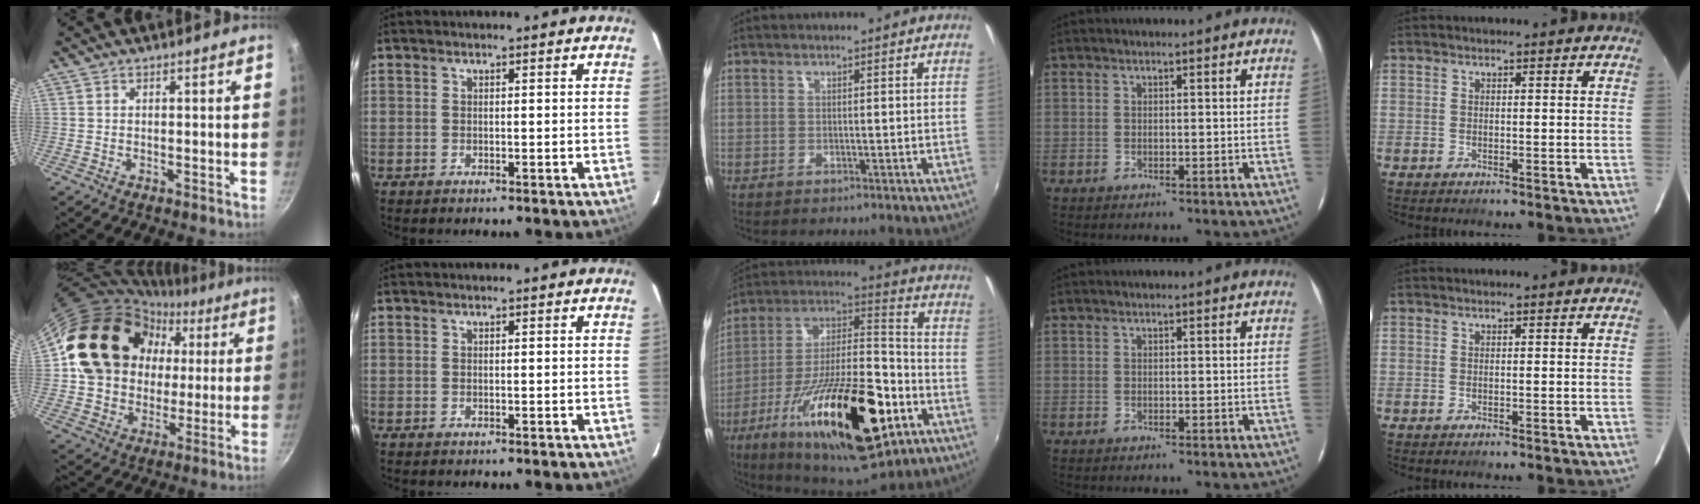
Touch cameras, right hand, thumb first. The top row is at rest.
{"thumb": {"total": 22.0, "force": [4.0, 18.5, 11.2], "torque": [-0.167, 0.035, 0.076]}, "middle": {"total": 29.9, "force": [-12.9, 10.3, 25.0], "torque": [-0.430, -0.031, -0.203]}}